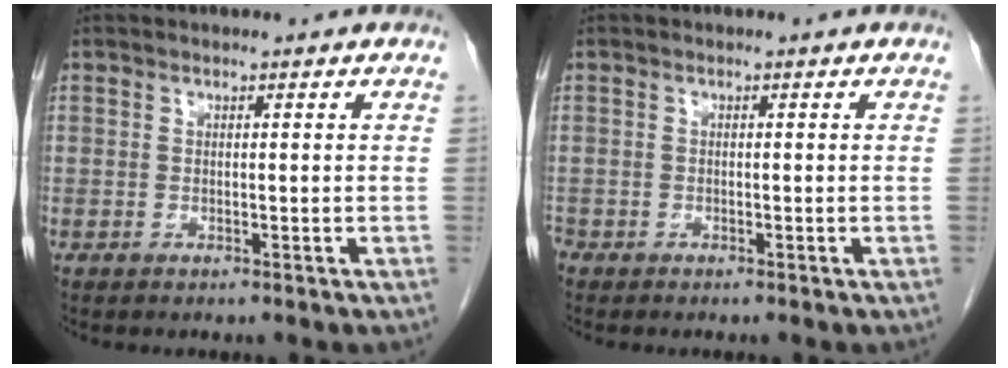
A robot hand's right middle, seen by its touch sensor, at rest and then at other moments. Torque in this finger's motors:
{"motor_torque": [0.23, -0.29, 0.00, 0.01]}